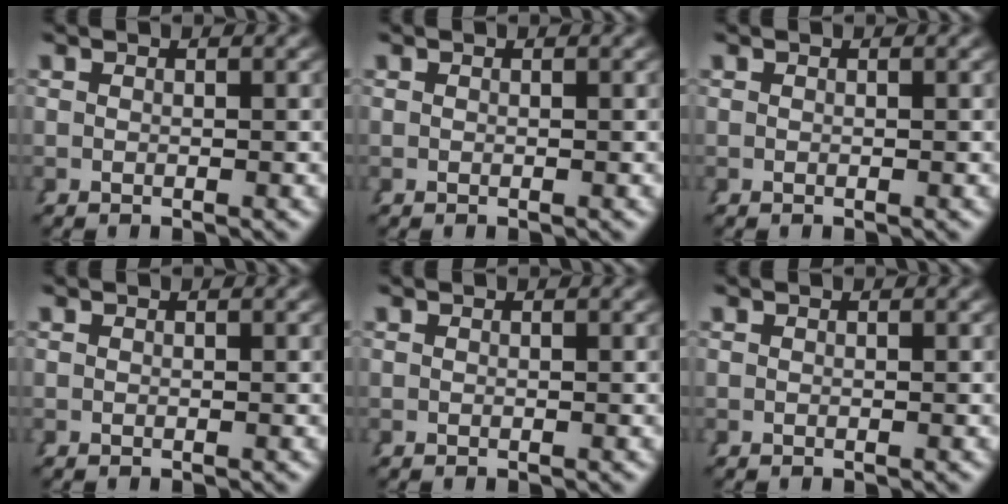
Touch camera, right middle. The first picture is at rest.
{"total": 0.0}
{"total": 0.0}
{"total": 0.0}
{"total": 0.0}
{"total": 0.0}